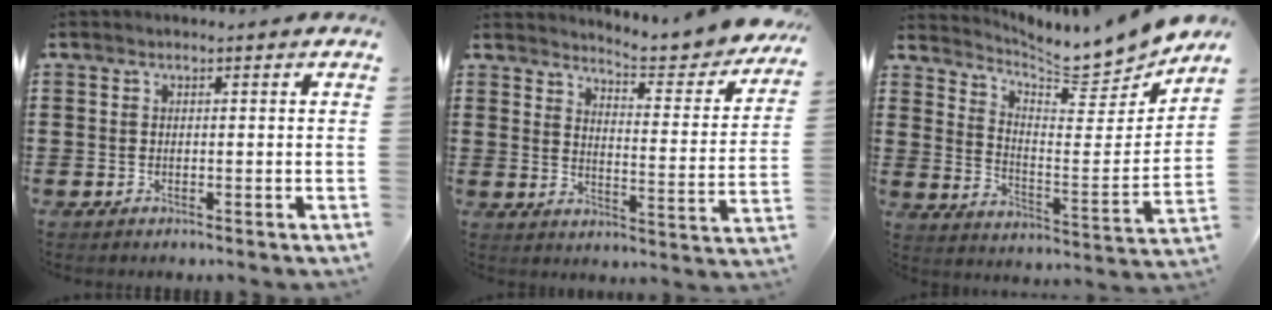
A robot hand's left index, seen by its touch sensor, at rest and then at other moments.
{"total": 4.8, "force": [4.5, -0.5, 1.3], "torque": [-0.035, -0.050, 0.069]}
{"total": 7.4, "force": [7.1, 0.4, 1.9], "torque": [-0.047, -0.069, 0.117]}